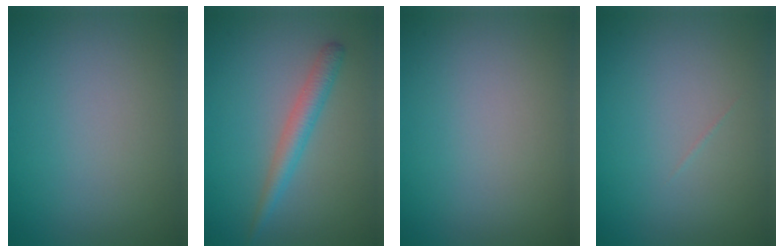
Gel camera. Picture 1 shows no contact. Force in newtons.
{"total": 2.5, "press": 2.5, "slide": 0.0}
{"total": 0.0}
{"total": 0.0}